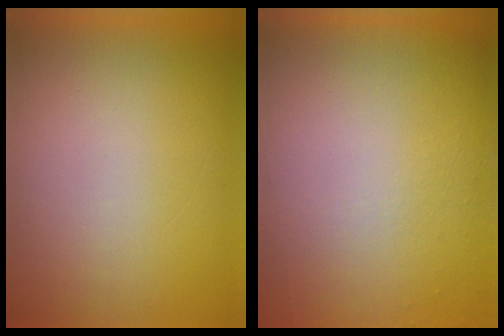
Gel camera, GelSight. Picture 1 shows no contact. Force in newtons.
{"total": 5.9}